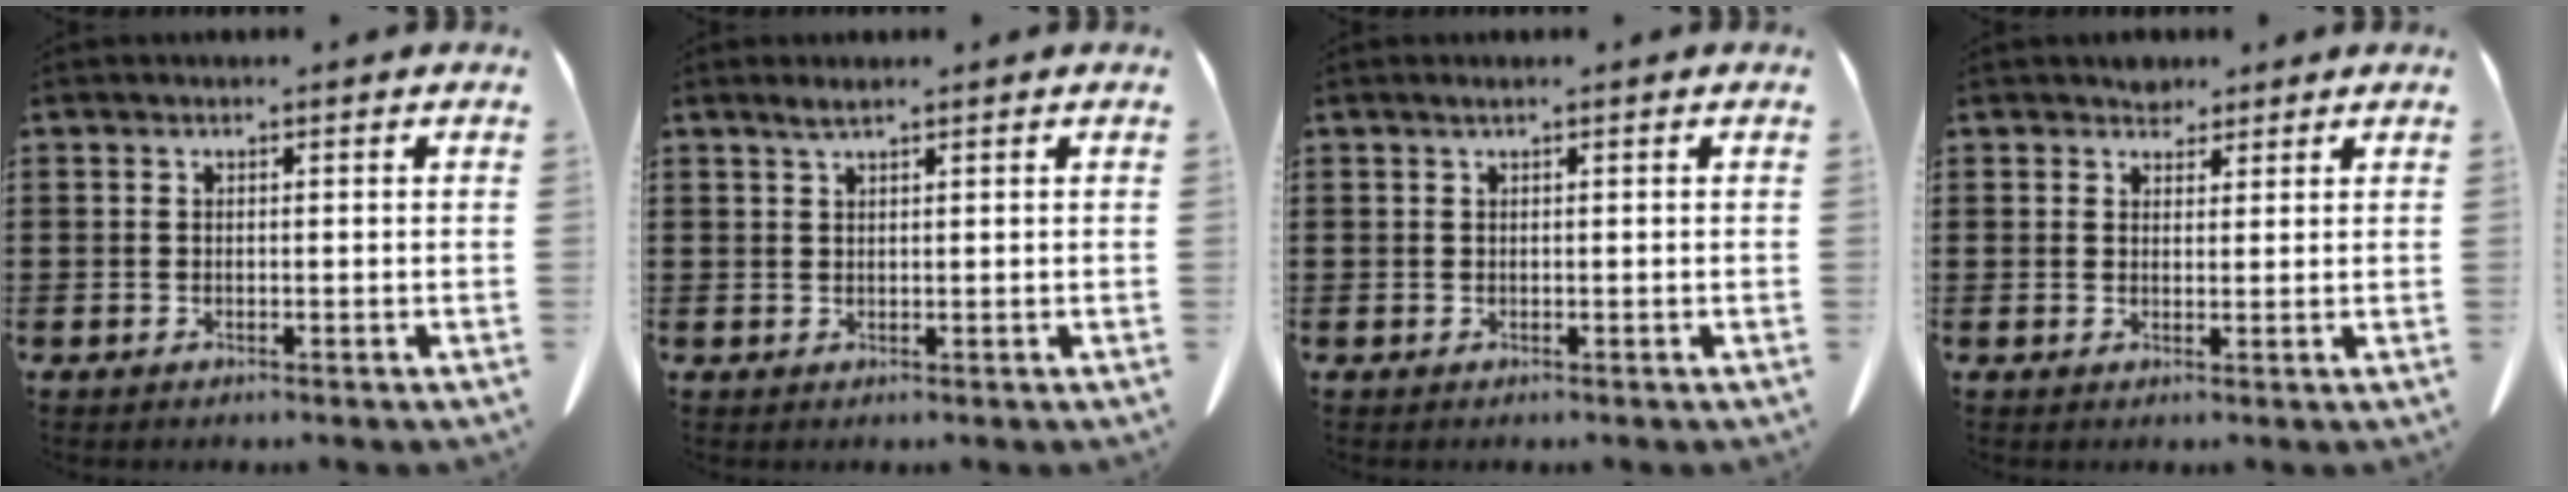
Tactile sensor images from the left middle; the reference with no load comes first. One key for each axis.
{"total": 1.7, "fx": 1.2, "fy": 0.1, "fz": 1.2, "tx": -0.024, "ty": -0.002, "tz": 0.023}
{"total": 0.7, "fx": 0.3, "fy": -0.1, "fz": 0.6, "tx": -0.010, "ty": -0.002, "tz": 0.007}
{"total": 2.3, "fx": 2.1, "fy": 0.9, "fz": 0.2, "tx": -0.002, "ty": 0.000, "tz": 0.041}